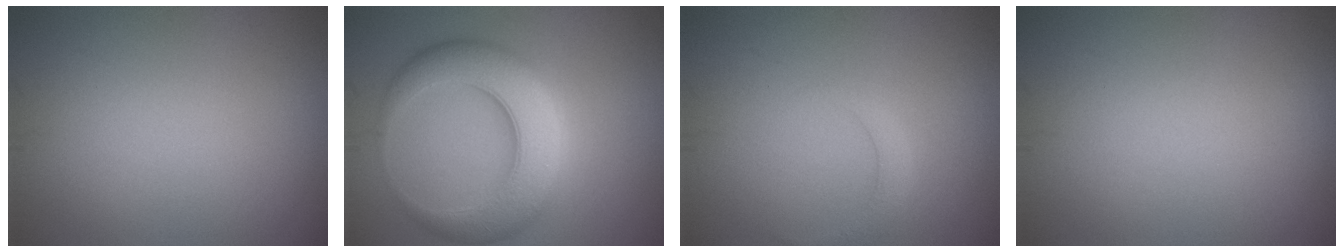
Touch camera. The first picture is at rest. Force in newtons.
{"total": 8.0, "press": 8.0, "slide": 0.1}
{"total": 1.5, "press": 1.5, "slide": 0.1}
{"total": 0.0}